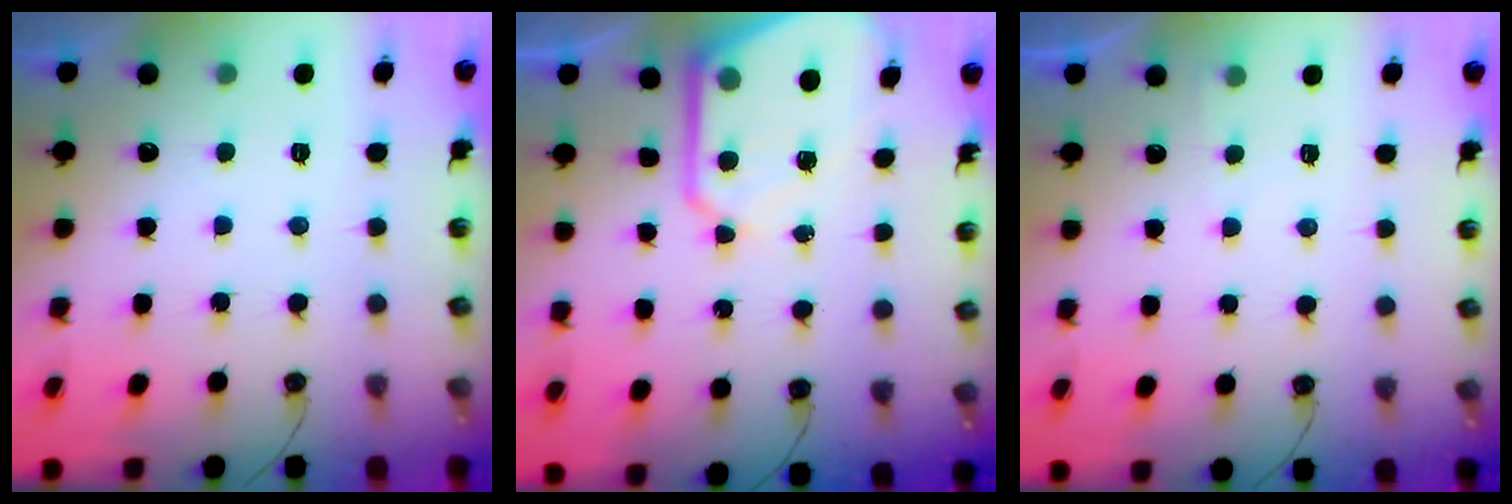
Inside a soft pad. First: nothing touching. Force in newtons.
{"total": 10.9, "press": 10.9, "slide": 0.9}
{"total": 2.8, "press": 2.7, "slide": 0.4}